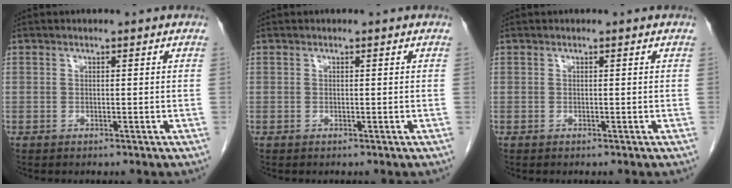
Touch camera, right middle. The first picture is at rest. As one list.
[{"total": 0.0}, {"total": 0.0}]